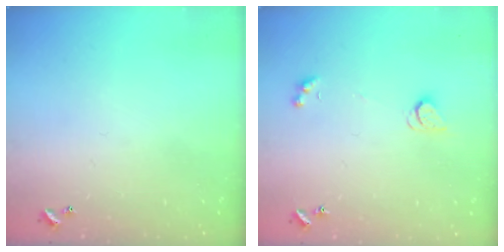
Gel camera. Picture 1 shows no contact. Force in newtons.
{"total": 2.5, "press": 2.5, "slide": 0.5}